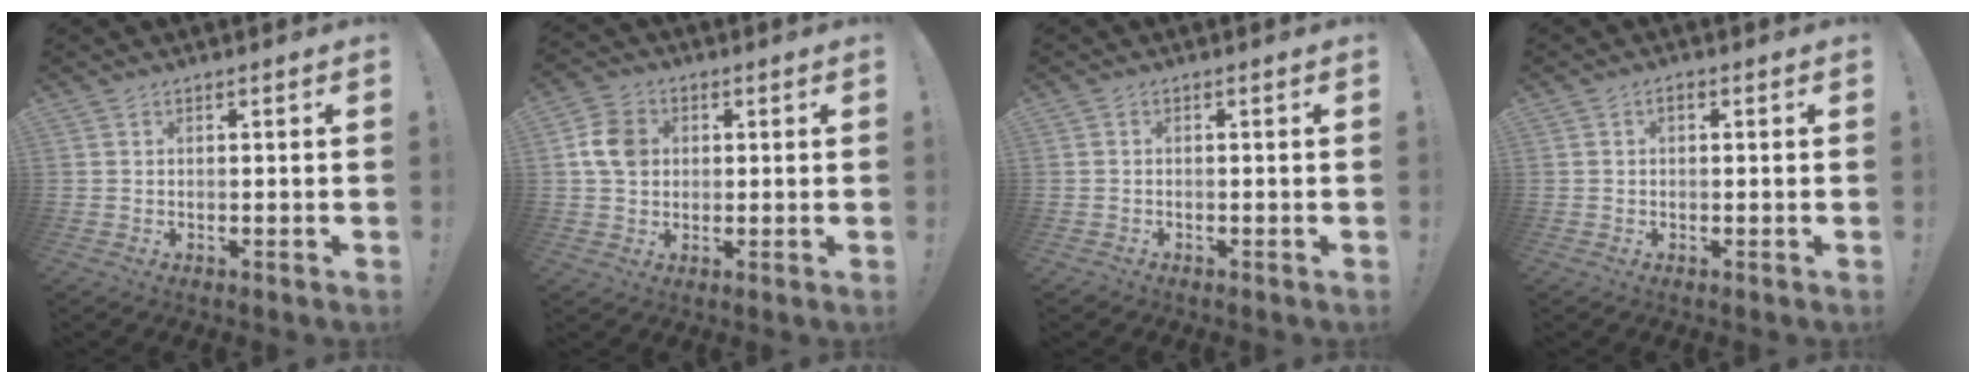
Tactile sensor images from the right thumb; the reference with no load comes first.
{"total": 8.3, "force": [1.3, 6.9, 4.4], "torque": [-0.070, 0.011, 0.028]}
{"total": 0.6, "force": [-0.4, 0.4, 0.0], "torque": [-0.004, 0.004, -0.006]}
{"total": 1.1, "force": [-0.1, 0.7, 0.9], "torque": [-0.017, 0.004, -0.003]}